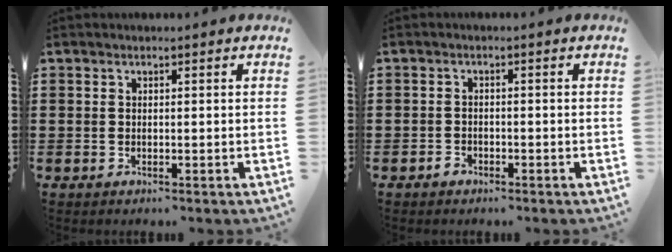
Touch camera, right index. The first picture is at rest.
{"total": 1.1, "force": [-0.9, 0.5, 0.2], "torque": [-0.006, -0.001, -0.019]}